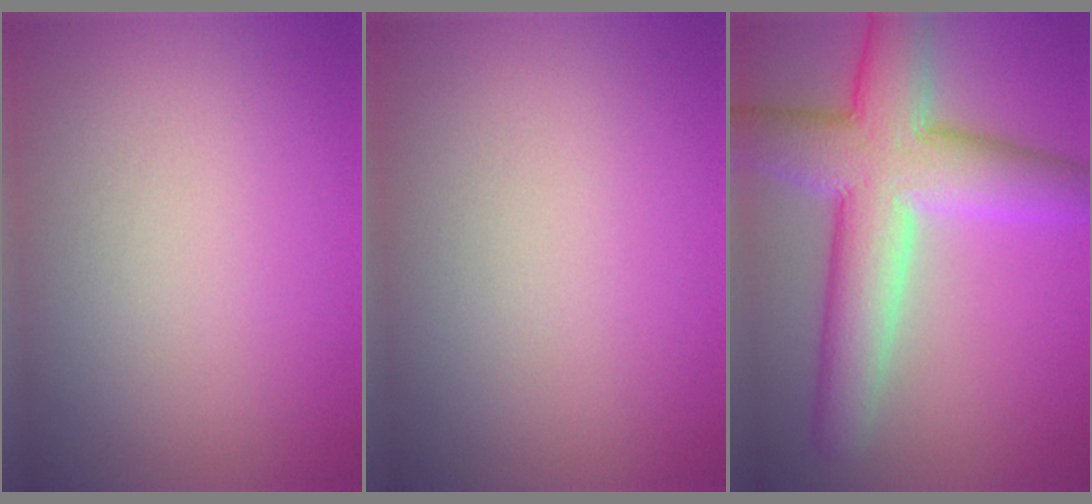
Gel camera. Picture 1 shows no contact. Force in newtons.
{"total": 0.0}
{"total": 9.8, "press": 9.8, "slide": 0.7}